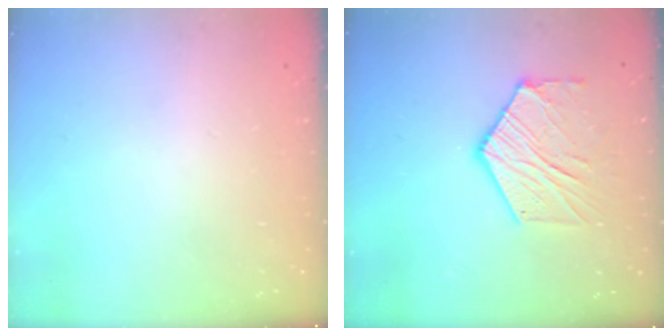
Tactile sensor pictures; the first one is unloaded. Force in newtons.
{"total": 12.2, "press": 12.1, "slide": 1.1}